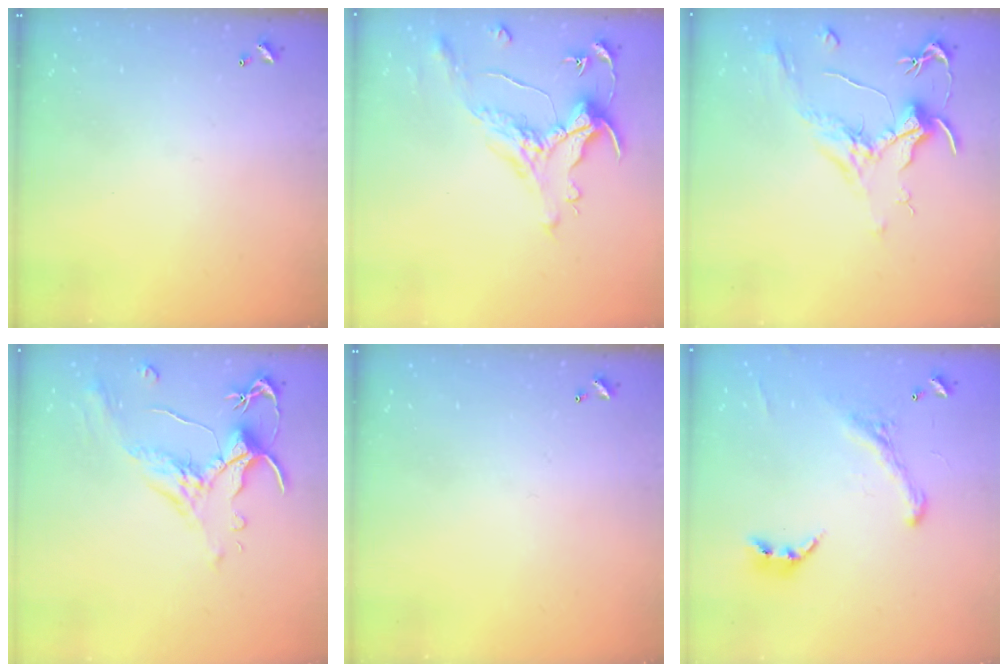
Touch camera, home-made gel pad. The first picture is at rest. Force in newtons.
{"total": 0.9, "press": 0.2, "slide": 0.9}
{"total": 2.1, "press": 2.0, "slide": 0.8}
{"total": 1.5, "press": 1.0, "slide": 1.1}
{"total": 0.0}
{"total": 2.9, "press": 2.7, "slide": 1.2}